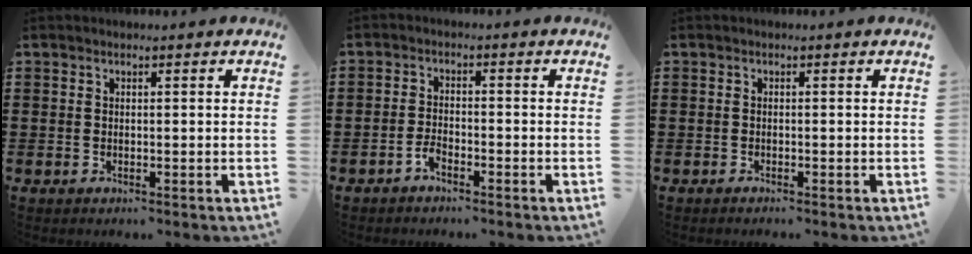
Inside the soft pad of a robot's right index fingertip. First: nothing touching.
{"total": 2.2, "force": [-1.7, 0.8, 1.1], "torque": [-0.031, 0.001, -0.037]}
{"total": 0.5, "force": [-0.5, -0.1, 0.0], "torque": [-0.001, -0.002, -0.010]}